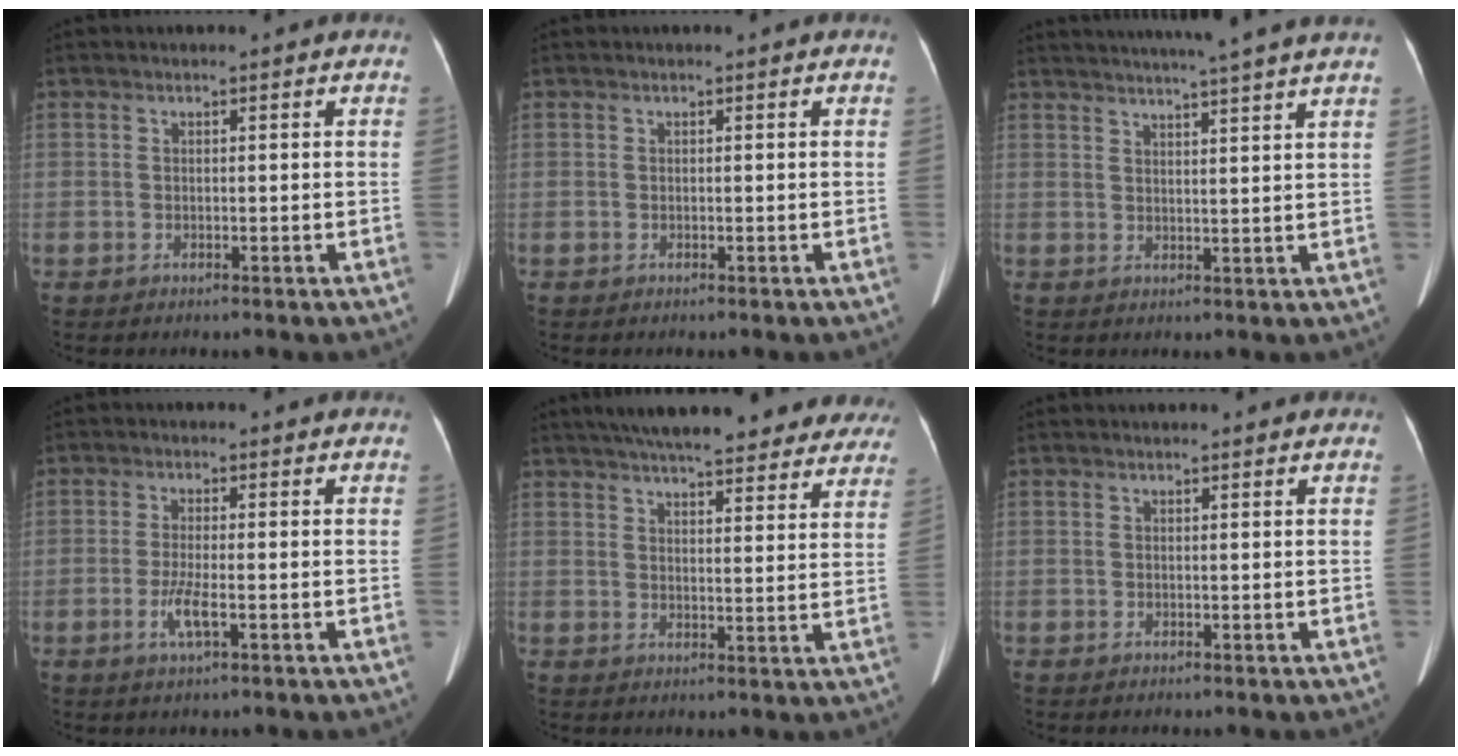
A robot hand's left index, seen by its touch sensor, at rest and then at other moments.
{"total": 0.0}
{"total": 14.0, "force": [12.4, -1.4, 6.4], "torque": [-0.107, 0.000, 0.156]}
{"total": 3.6, "force": [-1.2, 0.4, 3.3], "torque": [-0.071, -0.005, -0.023]}
{"total": 25.7, "force": [22.1, 5.6, 11.9], "torque": [-0.180, 0.004, 0.265]}
{"total": 1.8, "force": [1.6, 0.7, 0.6], "torque": [-0.013, 0.018, 0.012]}